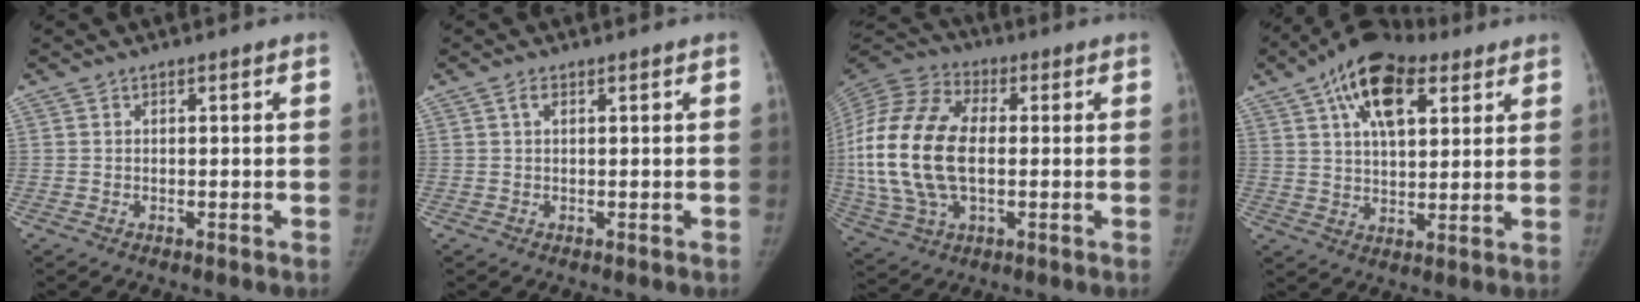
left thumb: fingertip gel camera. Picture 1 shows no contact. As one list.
[{"total": 1.1, "force": [0.3, 0.5, 0.9], "torque": [-0.017, 0.007, 0.005]}, {"total": 23.0, "force": [-0.5, 13.6, 18.6], "torque": [-0.411, 0.006, -0.006]}, {"total": 16.0, "force": [7.7, 8.2, 11.3], "torque": [-0.158, -0.007, 0.124]}]